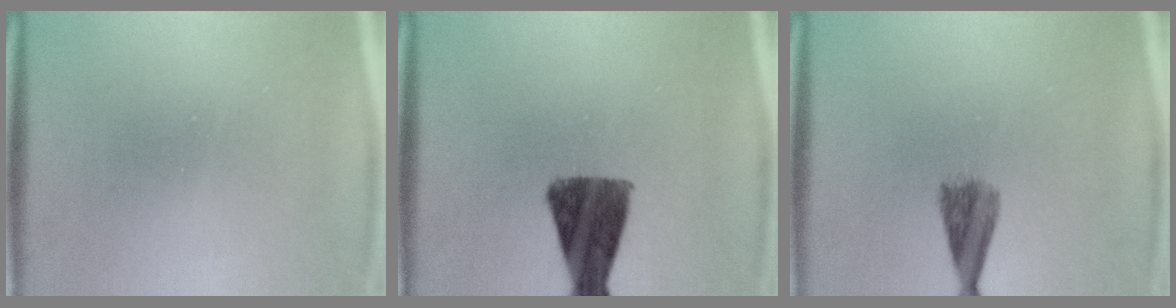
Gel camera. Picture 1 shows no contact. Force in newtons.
{"total": 10.7}
{"total": 3.5}